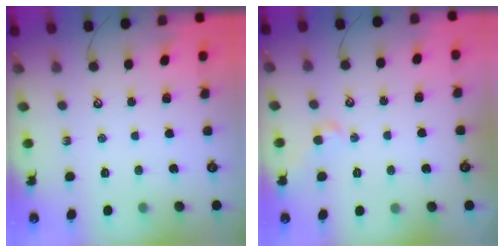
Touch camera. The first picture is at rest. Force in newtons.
{"total": 1.3, "press": 1.0, "slide": 0.8}